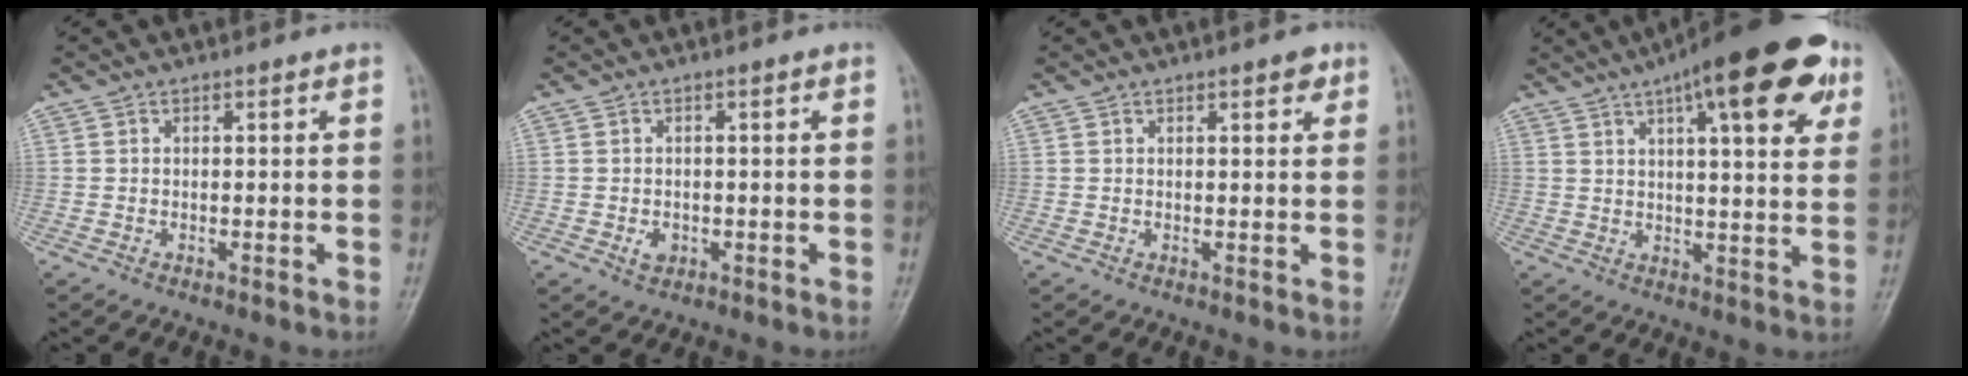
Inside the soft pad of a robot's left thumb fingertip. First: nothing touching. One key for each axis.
{"total": 2.0, "fx": -0.6, "fy": 1.5, "fz": 1.1, "tx": -0.014, "ty": 0.001, "tz": -0.007}
{"total": 2.3, "fx": 1.4, "fy": 0.9, "fz": 1.6, "tx": -0.015, "ty": -0.004, "tz": 0.015}
{"total": 20.0, "fx": 10.2, "fy": 6.0, "fz": 16.1, "tx": -0.211, "ty": -0.005, "tz": 0.138}